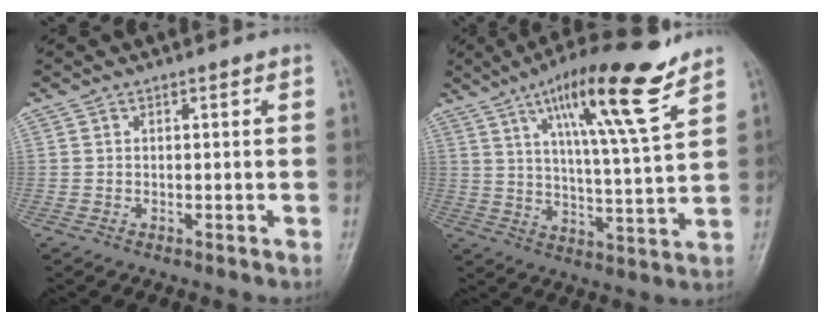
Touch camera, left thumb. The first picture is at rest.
{"total": 16.5, "force": [9.8, 2.2, 13.0], "torque": [-0.205, -0.048, 0.161]}